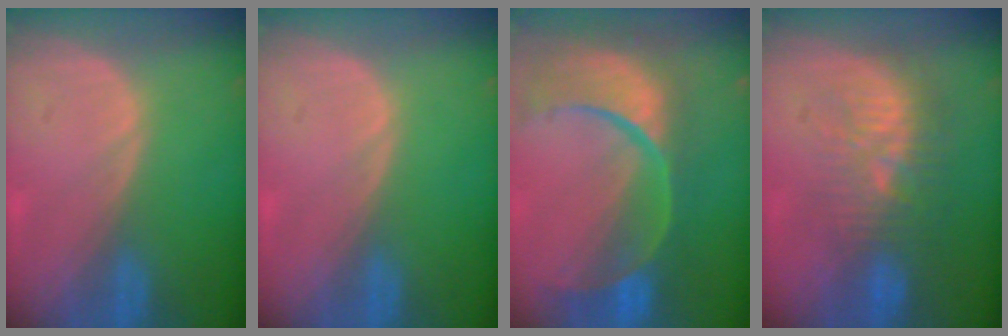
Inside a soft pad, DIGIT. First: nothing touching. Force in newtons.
{"total": 0.0}
{"total": 13.5, "press": 10.8, "slide": 8.0}
{"total": 9.3, "press": 8.9, "slide": 2.5}